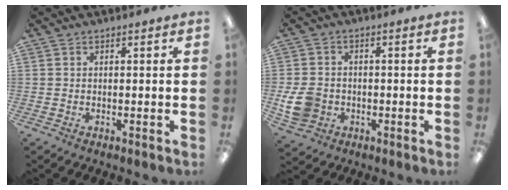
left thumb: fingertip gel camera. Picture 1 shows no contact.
{"total": 8.2, "force": [-1.8, 6.8, 4.2], "torque": [-0.096, 0.013, -0.032]}